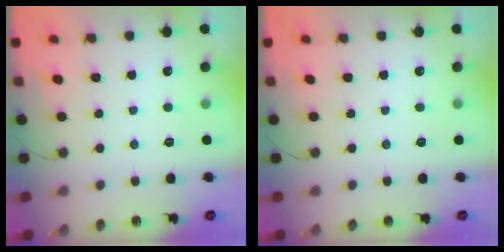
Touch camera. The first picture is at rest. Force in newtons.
{"total": 0.0}